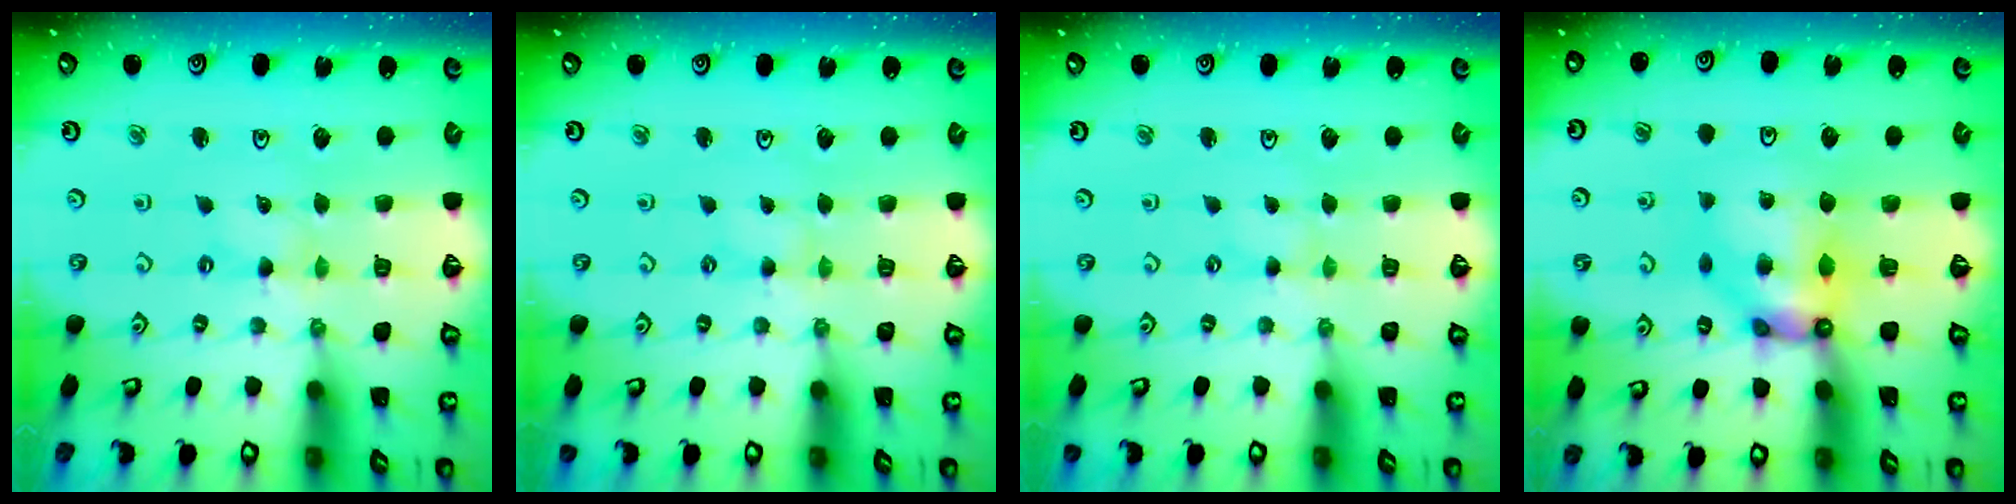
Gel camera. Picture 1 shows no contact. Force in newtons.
{"total": 1.1, "press": 1.1, "slide": 0.3}
{"total": 0.0}
{"total": 8.5, "press": 8.5, "slide": 0.8}